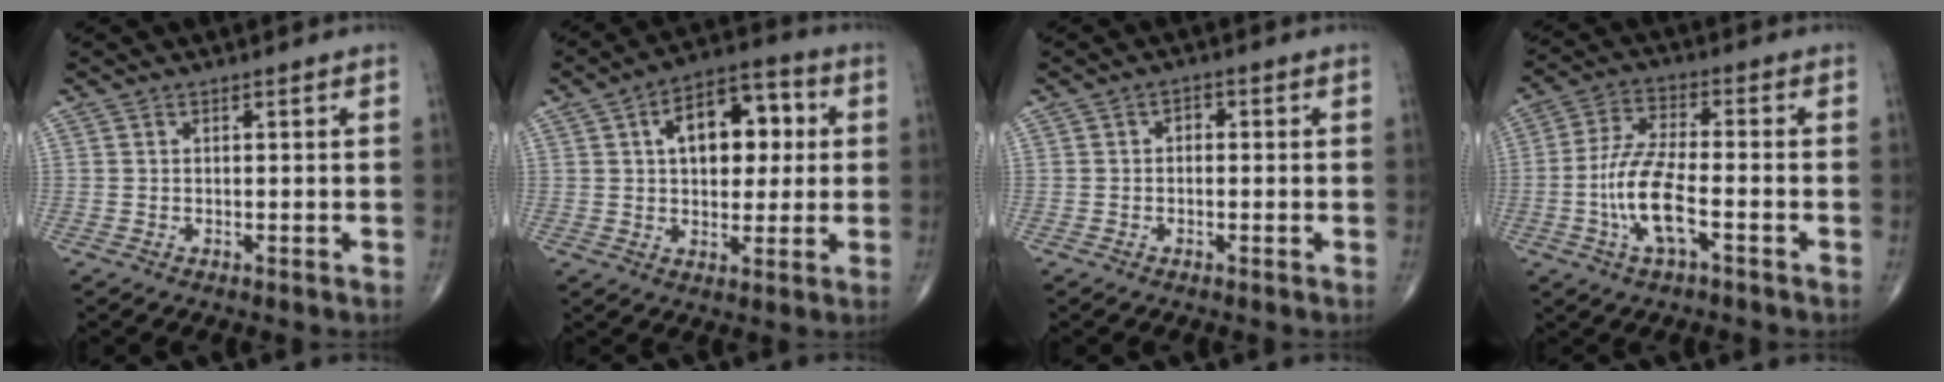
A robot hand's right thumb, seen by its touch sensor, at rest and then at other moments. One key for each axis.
{"total": 14.0, "fx": 3.1, "fy": 8.1, "fz": 10.9, "tx": -0.126, "ty": 0.017, "tz": 0.041}
{"total": 1.8, "fx": 0.0, "fy": 1.3, "fz": 1.3, "tx": -0.010, "ty": 0.008, "tz": -0.005}
{"total": 10.9, "fx": -3.3, "fy": 3.5, "fz": 9.7, "tx": -0.208, "ty": 0.022, "tz": -0.065}